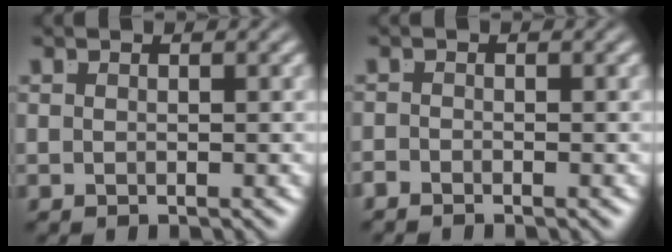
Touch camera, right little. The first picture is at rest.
{"total": 1.1, "force": [-1.1, -0.3, 0.0], "torque": [0.003, -0.011, -0.016]}